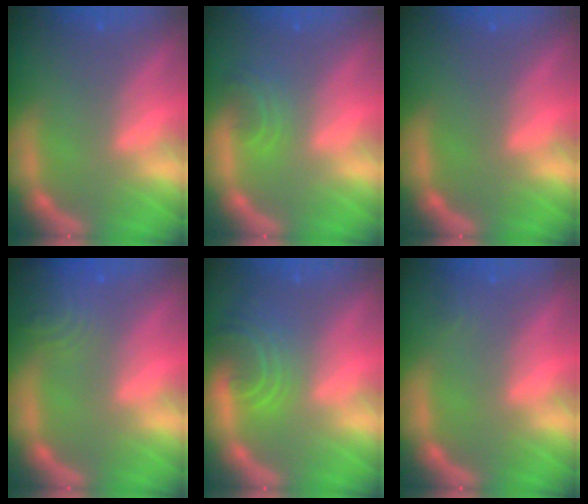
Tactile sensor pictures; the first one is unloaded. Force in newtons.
{"total": 2.4}
{"total": 0.0}
{"total": 5.0}
{"total": 5.1}
{"total": 0.9}